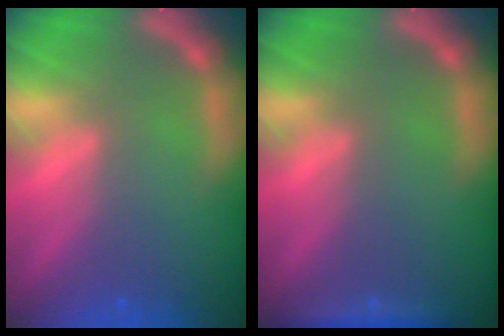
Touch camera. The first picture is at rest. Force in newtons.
{"total": 1.9}